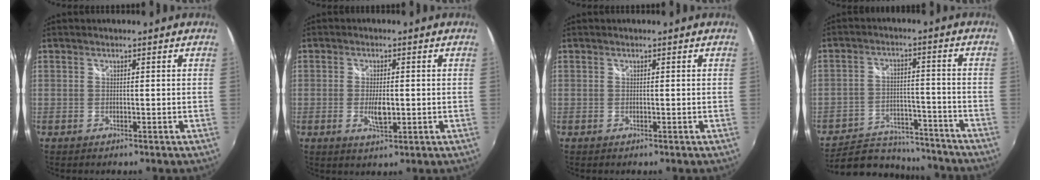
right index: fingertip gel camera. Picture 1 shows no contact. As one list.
[{"total": 4.4, "force": [-0.7, 1.8, 3.9], "torque": [-0.072, -0.007, -0.011]}, {"total": 0.0}, {"total": 17.5, "force": [-15.3, 6.7, 5.4], "torque": [-0.123, 0.016, -0.208]}]